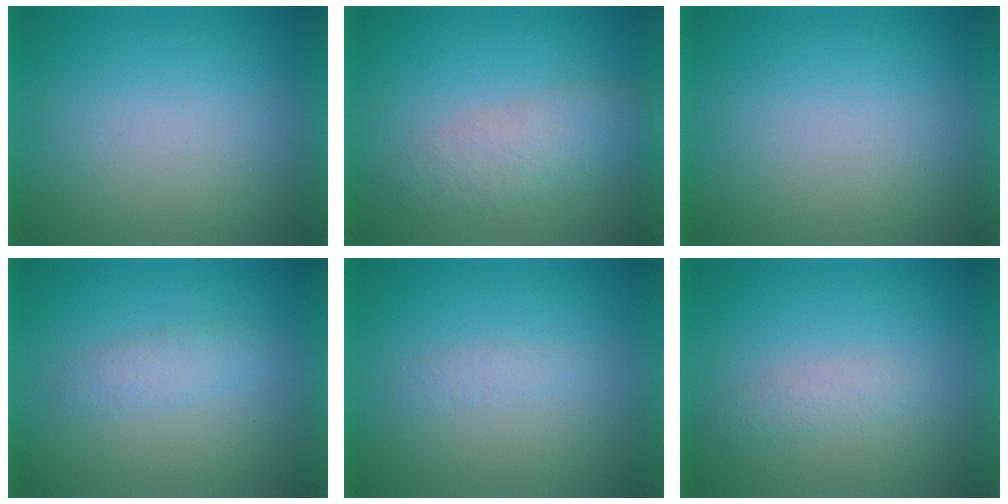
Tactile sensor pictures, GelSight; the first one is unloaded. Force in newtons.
{"total": 2.9}
{"total": 0.0}
{"total": 2.3}
{"total": 1.4}
{"total": 1.8}